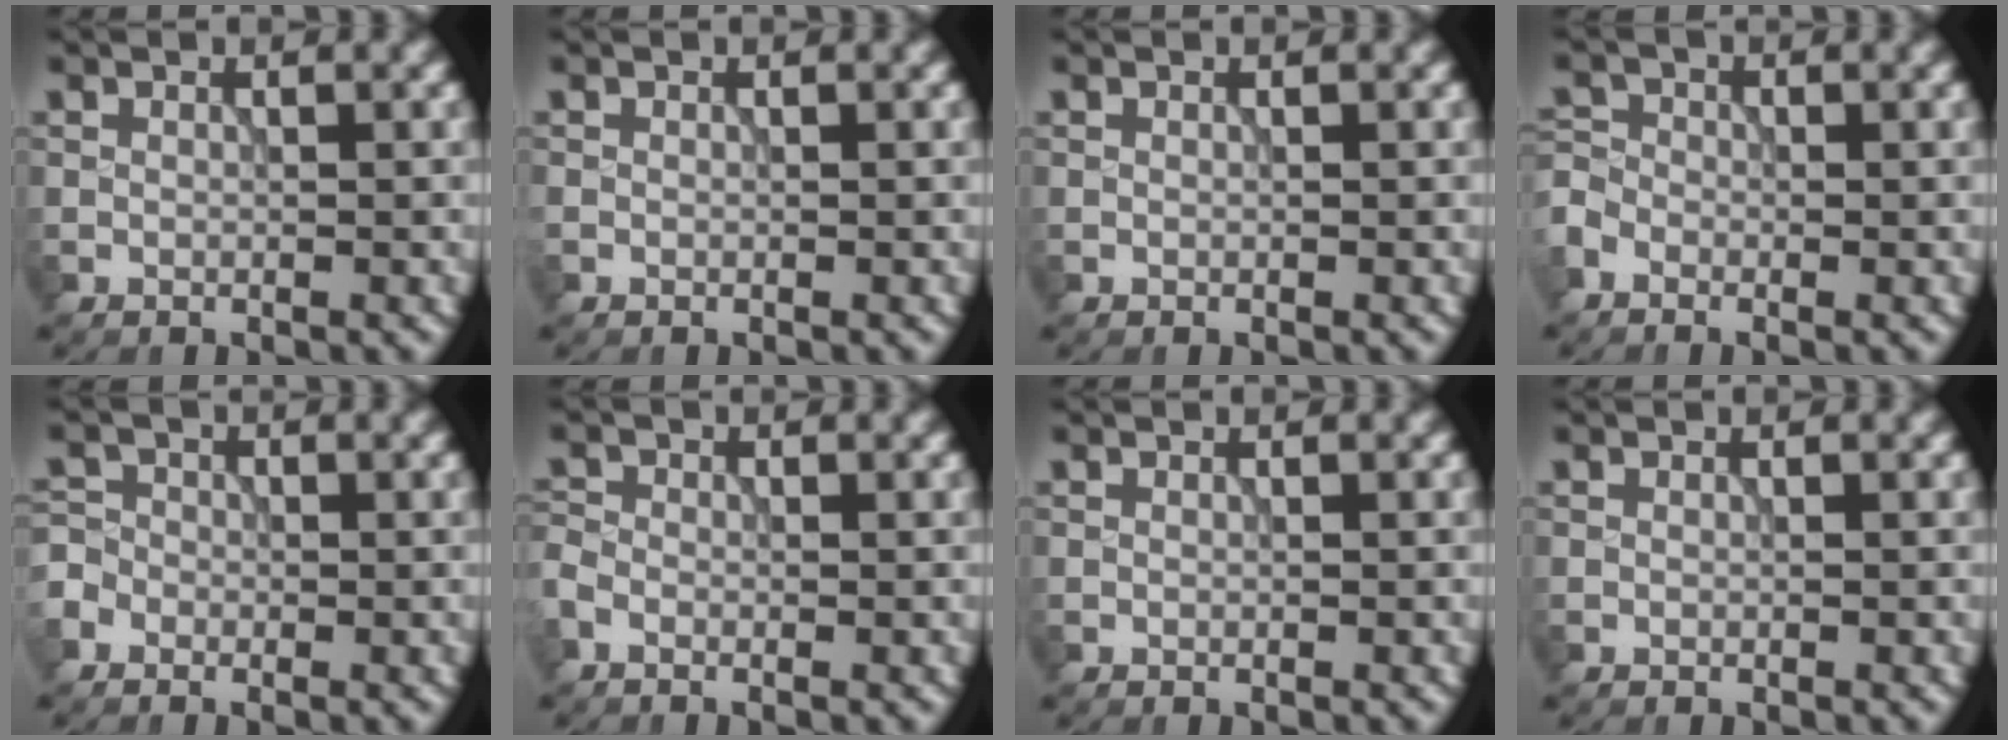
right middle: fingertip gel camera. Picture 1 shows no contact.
{"total": 0.0}
{"total": 0.0}
{"total": 2.4, "force": [-1.4, 1.7, 1.0], "torque": [-0.028, 0.000, -0.032]}
{"total": 2.4, "force": [-1.3, 1.8, 0.7], "torque": [-0.014, 0.006, -0.029]}
{"total": 1.4, "force": [-0.8, 0.8, 0.7], "torque": [-0.018, 0.000, -0.029]}
{"total": 0.0}
{"total": 0.0}